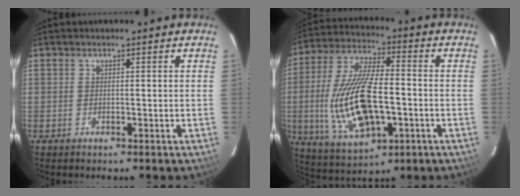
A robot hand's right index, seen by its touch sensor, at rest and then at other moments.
{"total": 19.1, "force": [-3.2, 8.2, 16.9], "torque": [-0.357, -0.008, -0.044]}